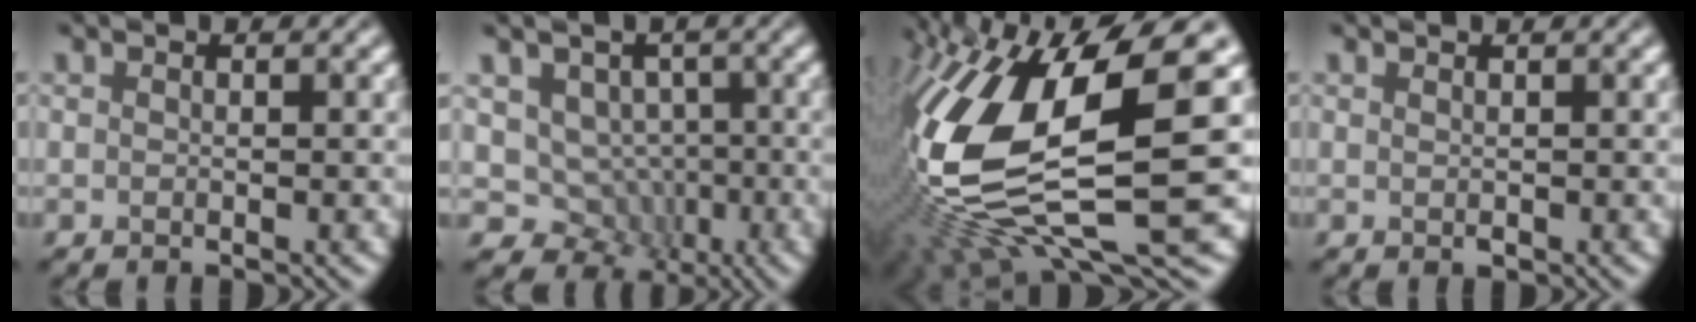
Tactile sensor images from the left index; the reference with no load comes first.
{"total": 4.4, "force": [-2.0, 3.8, 1.1], "torque": [-0.021, -0.003, -0.004]}
{"total": 15.7, "force": [-0.6, 4.8, 15.0], "torque": [-0.345, 0.007, 0.018]}
{"total": 0.0}